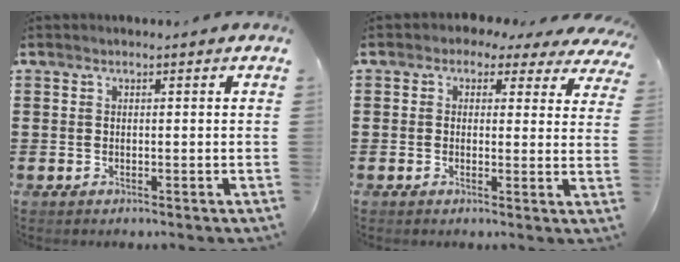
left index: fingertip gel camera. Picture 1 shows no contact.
{"total": 2.1, "force": [1.1, 1.7, 0.6], "torque": [-0.017, -0.003, 0.015]}